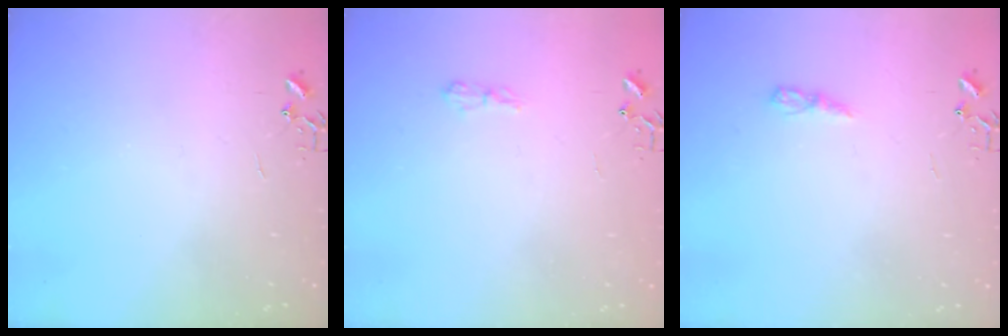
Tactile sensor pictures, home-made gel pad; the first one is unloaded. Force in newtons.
{"total": 5.4, "press": 5.4, "slide": 0.7}
{"total": 6.8, "press": 6.8, "slide": 0.5}